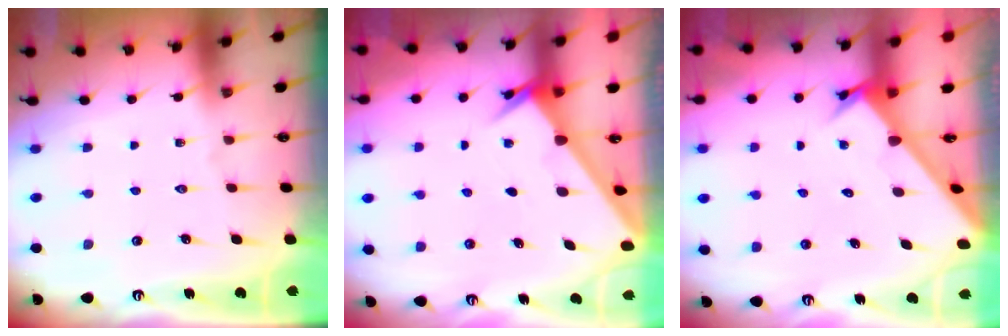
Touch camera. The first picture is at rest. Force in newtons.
{"total": 2.3, "press": 2.3, "slide": 0.3}
{"total": 2.6, "press": 2.6, "slide": 0.2}